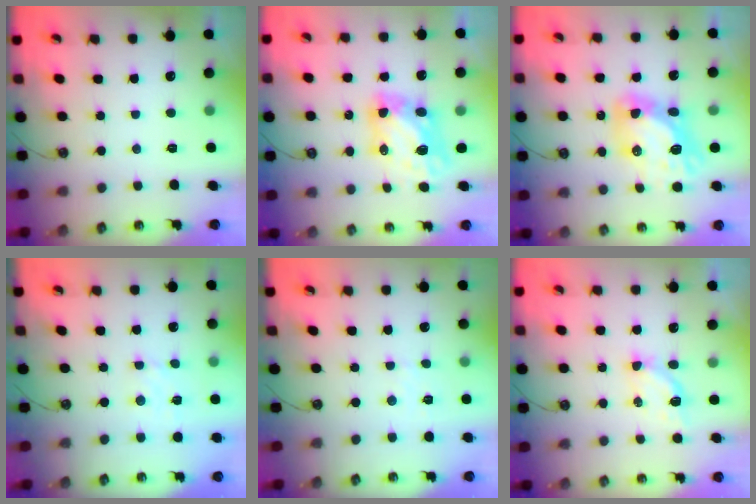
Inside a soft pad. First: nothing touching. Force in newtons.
{"total": 7.4, "press": 7.3, "slide": 0.6}
{"total": 13.9, "press": 13.8, "slide": 1.5}
{"total": 3.6, "press": 3.6, "slide": 0.5}
{"total": 2.9, "press": 2.9, "slide": 0.4}
{"total": 4.4, "press": 4.4, "slide": 0.5}